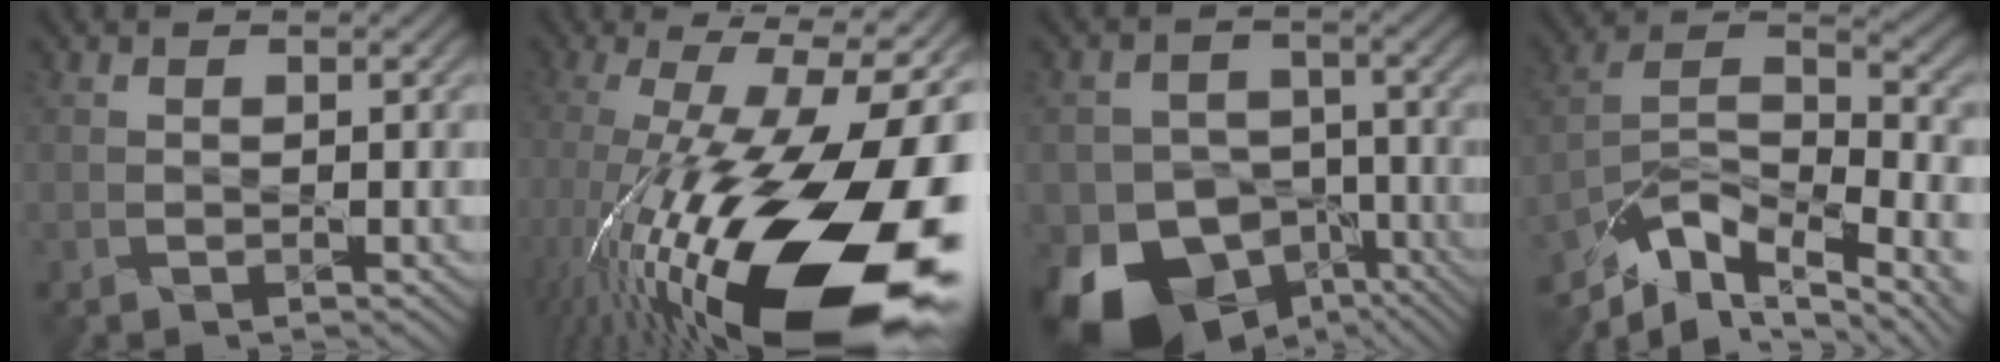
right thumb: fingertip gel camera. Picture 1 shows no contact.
{"total": 22.4, "force": [-6.7, 7.8, 19.9], "torque": [-0.322, -0.031, -0.103]}
{"total": 17.1, "force": [-9.5, 12.4, 6.9], "torque": [-0.142, -0.062, -0.155]}
{"total": 12.8, "force": [-7.7, 5.4, 8.6], "torque": [-0.158, -0.009, -0.147]}